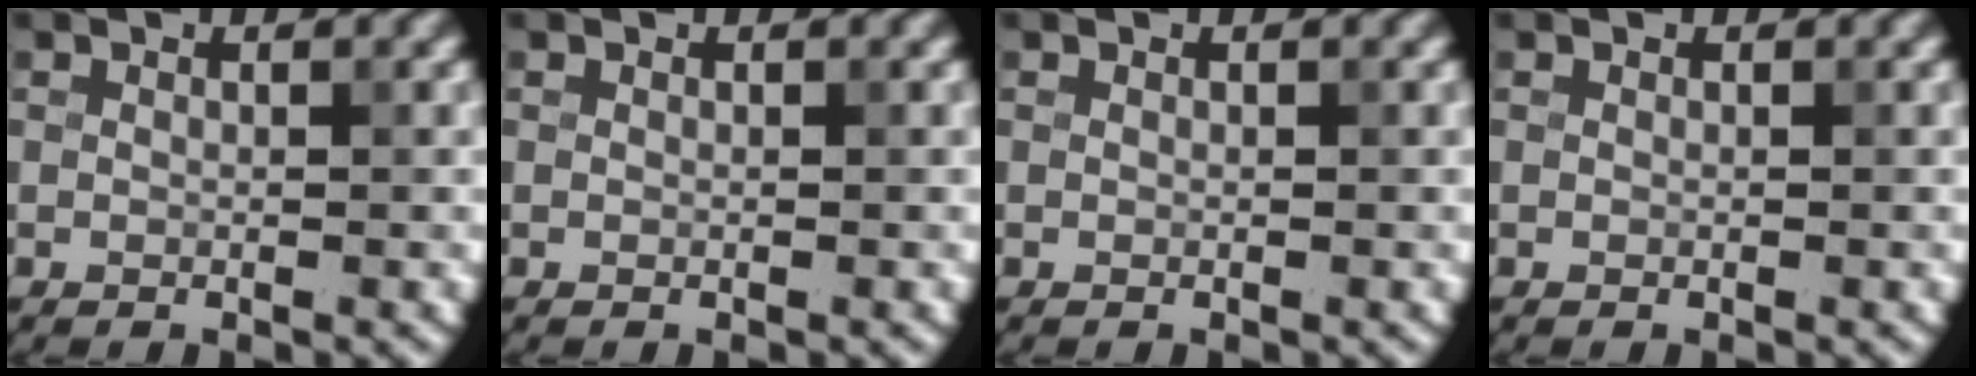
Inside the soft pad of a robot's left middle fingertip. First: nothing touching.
{"total": 0.0}
{"total": 0.0}
{"total": 0.0}